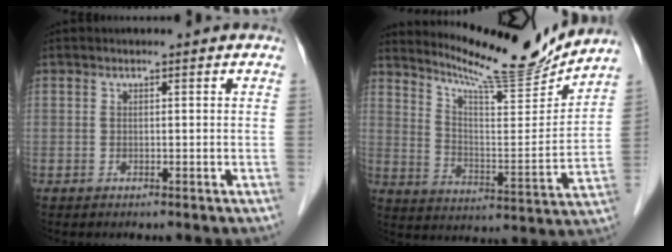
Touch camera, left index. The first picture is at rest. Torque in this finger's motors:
{"motor_torque": [-0.80, -0.92, 0.25, 0.06]}